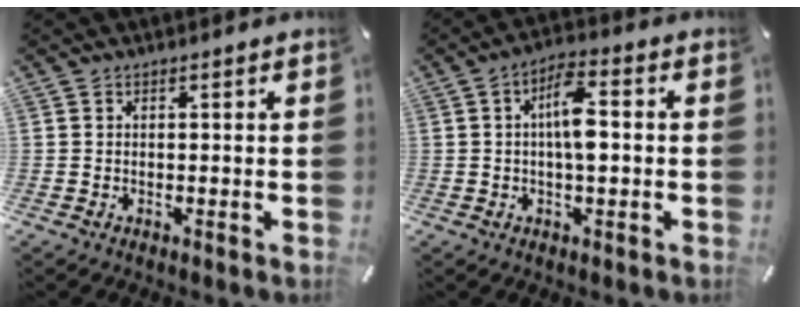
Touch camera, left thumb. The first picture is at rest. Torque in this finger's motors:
{"motor_torque": [0.44, 0.90, 1.05, -0.17, 0.07]}